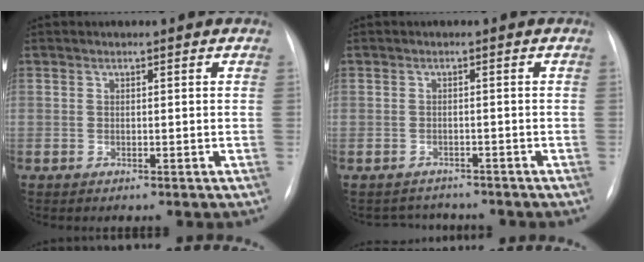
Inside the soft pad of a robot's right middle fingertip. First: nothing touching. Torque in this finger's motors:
{"motor_torque": [-1.41, 0.05, -0.52, -0.11]}